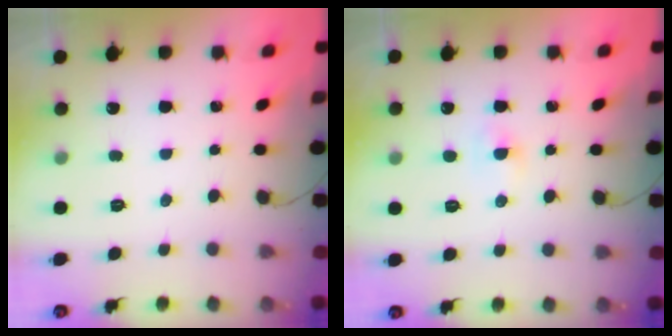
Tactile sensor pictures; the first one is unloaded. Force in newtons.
{"total": 0.0}